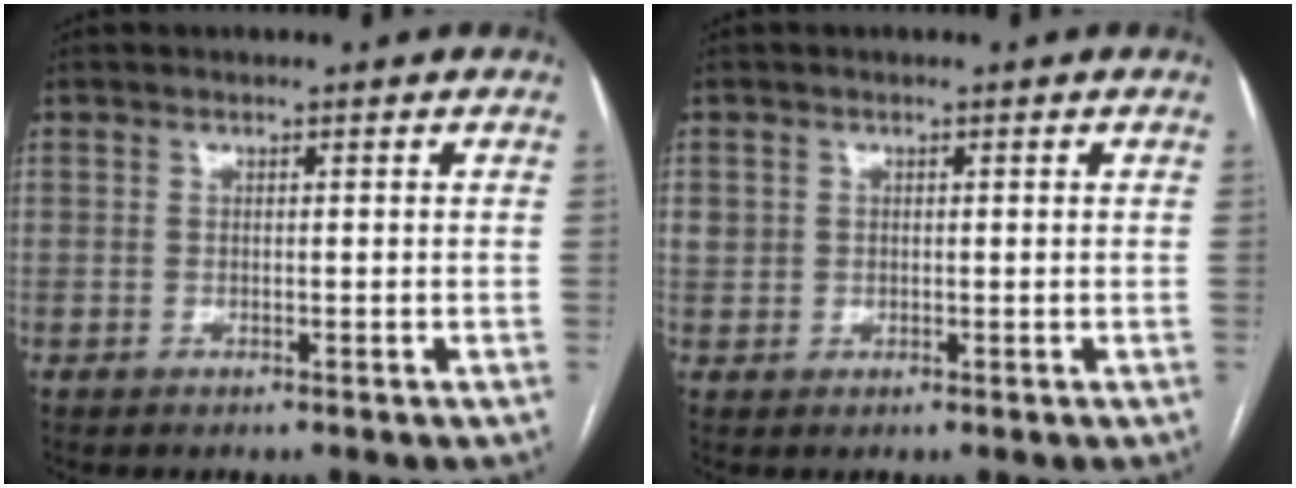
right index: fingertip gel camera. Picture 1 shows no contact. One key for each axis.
{"total": 2.0, "fx": 0.6, "fy": 1.9, "fz": 0.4, "tx": 0.001, "ty": 0.009, "tz": 0.012}